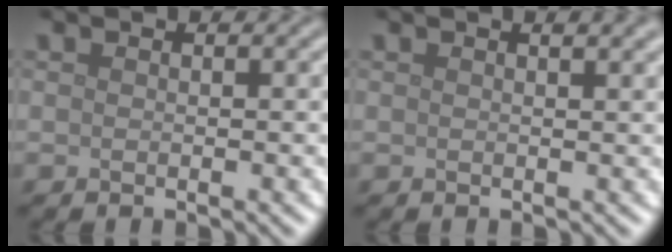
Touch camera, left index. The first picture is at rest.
{"total": 1.7, "force": [1.0, 0.5, 1.3], "torque": [-0.011, 0.004, 0.009]}